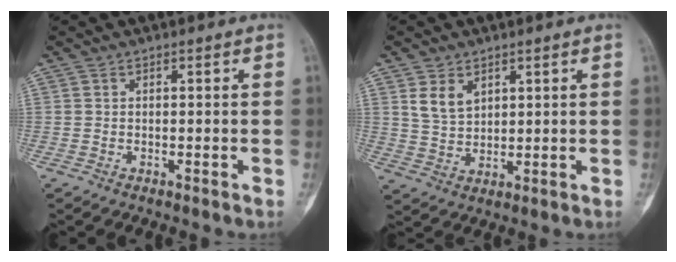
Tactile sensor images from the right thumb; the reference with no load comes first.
{"total": 5.1, "force": [2.5, 3.4, 2.9], "torque": [-0.042, -0.016, 0.056]}